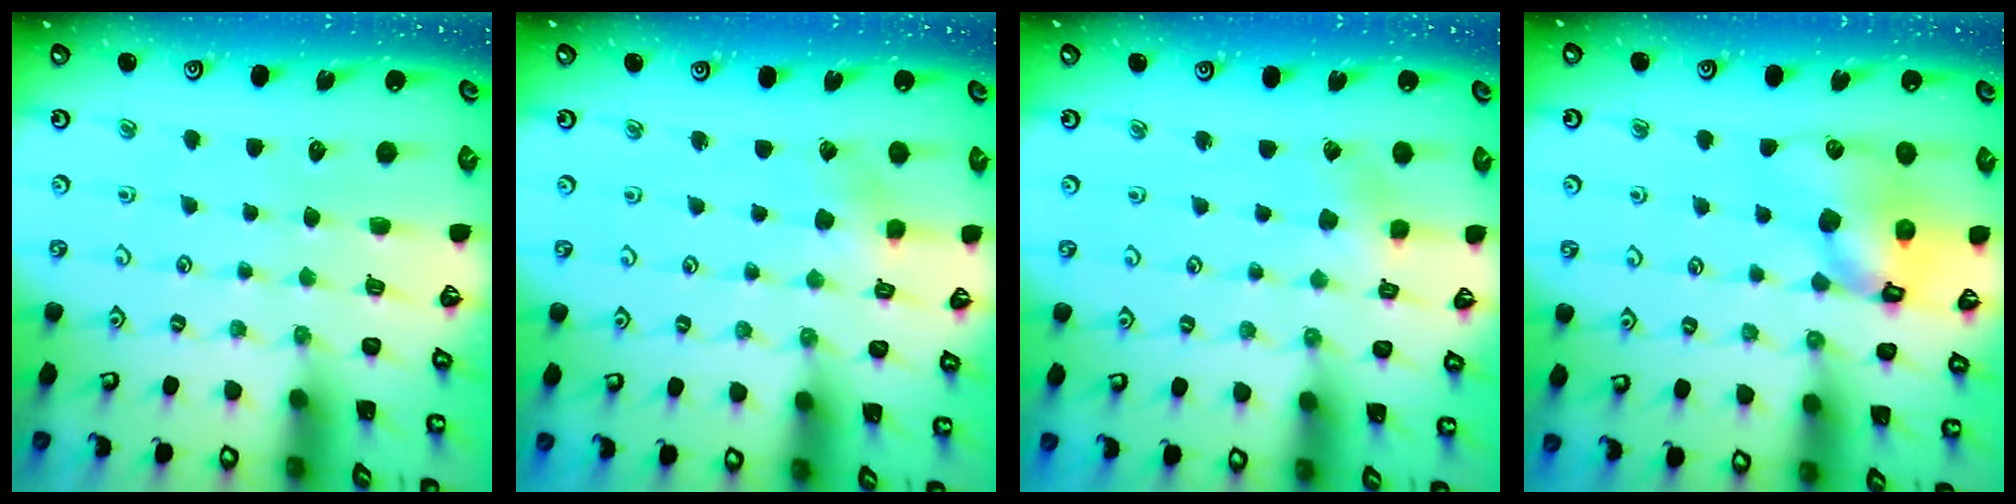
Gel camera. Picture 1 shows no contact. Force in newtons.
{"total": 2.5, "press": 2.4, "slide": 0.3}
{"total": 1.9, "press": 1.9, "slide": 0.1}
{"total": 13.1, "press": 13.0, "slide": 1.8}